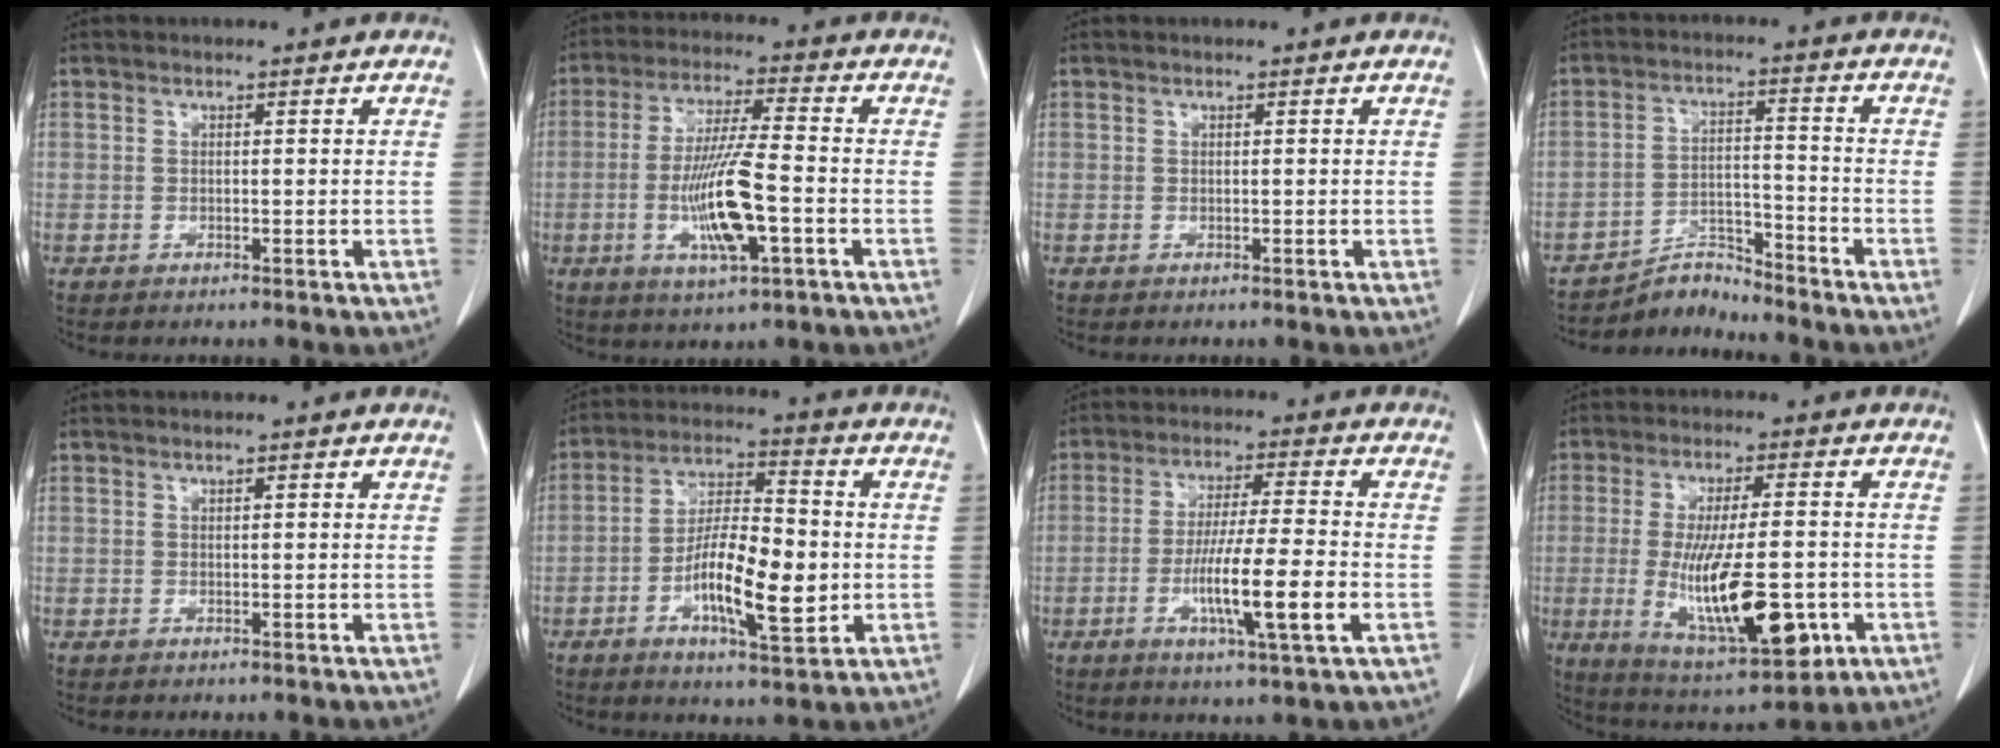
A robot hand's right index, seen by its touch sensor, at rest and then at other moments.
{"total": 11.6, "force": [-3.0, 1.3, 11.1], "torque": [-0.217, -0.009, -0.054]}
{"total": 0.0}
{"total": 5.1, "force": [-5.0, 0.3, -1.1], "torque": [0.022, 0.013, -0.083]}
{"total": 0.7, "force": [0.3, 0.2, 0.6], "torque": [-0.010, 0.001, 0.004]}
{"total": 12.8, "force": [-2.6, 3.5, 12.1], "torque": [-0.217, 0.000, -0.046]}
{"total": 11.5, "force": [-3.2, 0.1, 11.0], "torque": [-0.200, -0.014, -0.060]}
{"total": 16.9, "force": [-3.9, 4.5, 15.8], "torque": [-0.282, -0.020, -0.048]}